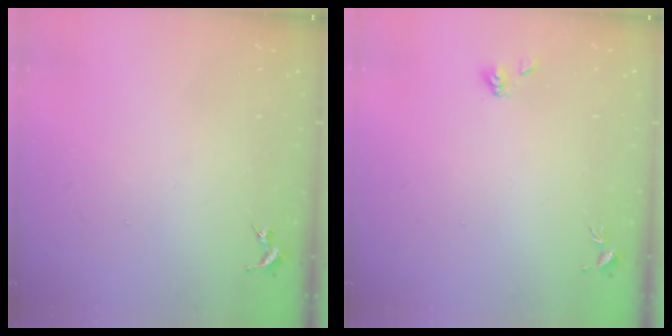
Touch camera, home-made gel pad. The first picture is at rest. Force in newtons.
{"total": 5.3, "press": 5.2, "slide": 1.1}